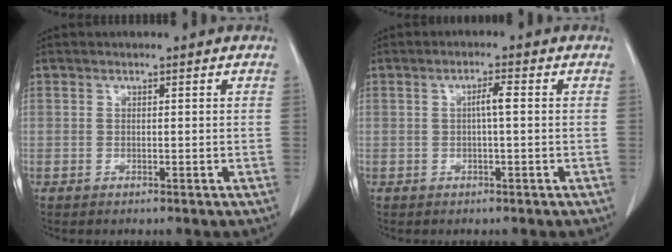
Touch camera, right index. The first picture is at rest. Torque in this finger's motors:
{"motor_torque": [0.35, 0.07, 0.26, 0.07]}